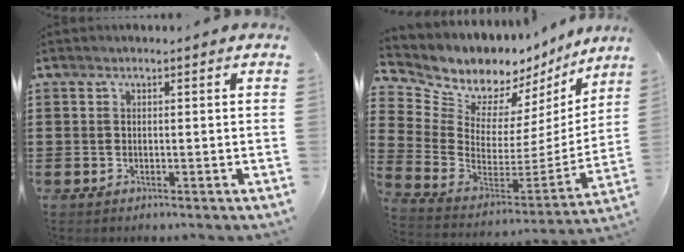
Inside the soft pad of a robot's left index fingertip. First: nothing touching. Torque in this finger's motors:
{"motor_torque": [2.14, 0.00, 0.24, 0.02]}